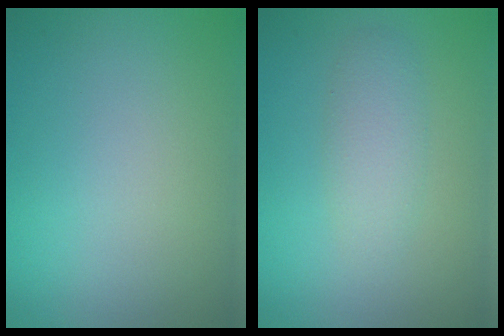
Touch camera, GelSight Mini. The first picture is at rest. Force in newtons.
{"total": 2.4, "press": 2.4, "slide": 0.1}